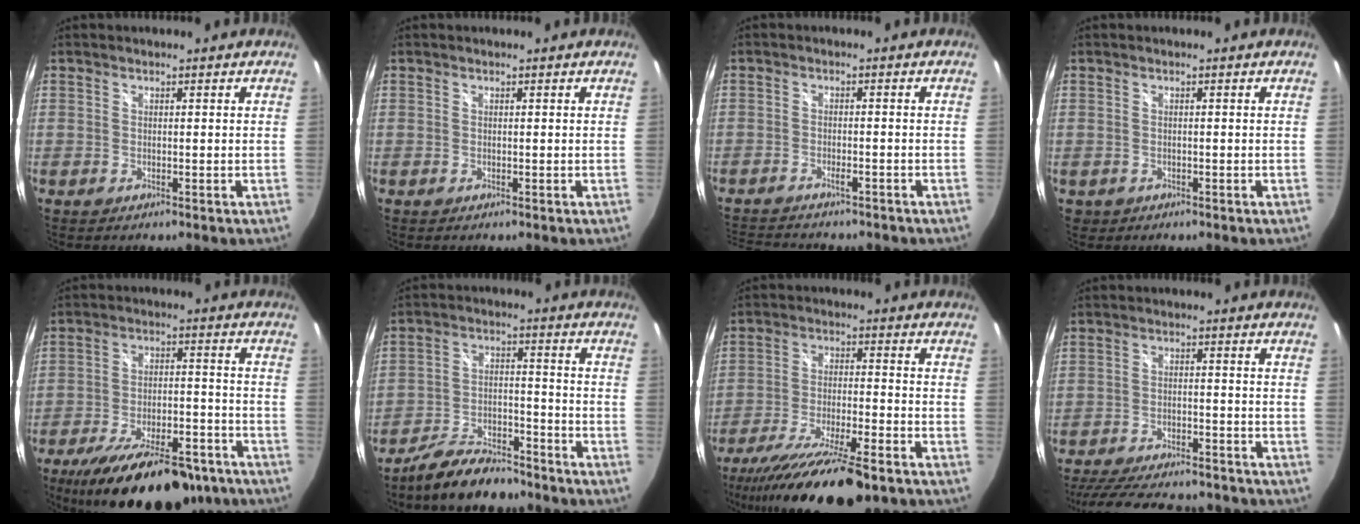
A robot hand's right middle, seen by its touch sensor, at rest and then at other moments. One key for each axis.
{"total": 0.0}
{"total": 8.5, "fx": -7.6, "fy": 1.5, "fz": 3.5, "tx": -0.084, "ty": -0.015, "tz": -0.117}
{"total": 0.8, "fx": -0.2, "fy": 0.7, "fz": 0.4, "tx": -0.009, "ty": -0.006, "tz": 0.000}
{"total": 22.6, "fx": -17.2, "fy": 7.5, "fz": 12.7, "tx": -0.218, "ty": -0.024, "tz": -0.243}
{"total": 9.6, "fx": -8.2, "fy": 3.0, "fz": 4.0, "tx": -0.086, "ty": 0.010, "tz": -0.135}
{"total": 18.7, "fx": -14.5, "fy": 2.7, "fz": 11.4, "tx": -0.218, "ty": -0.050, "tz": -0.240}
{"total": 19.1, "fx": -16.4, "fy": 5.1, "fz": 8.5, "tx": -0.172, "ty": -0.017, "tz": -0.232}